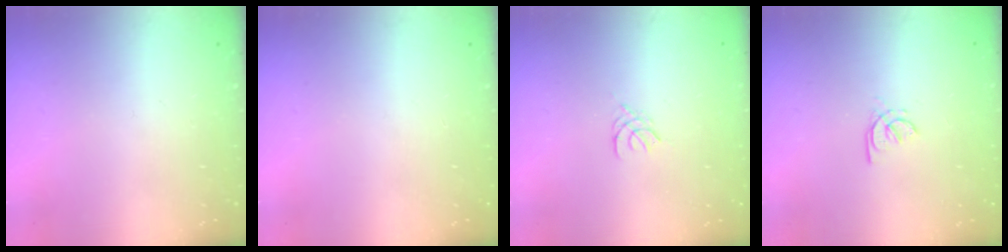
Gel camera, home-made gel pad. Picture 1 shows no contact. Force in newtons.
{"total": 0.0}
{"total": 2.1, "press": 2.0, "slide": 0.4}
{"total": 1.4, "press": 1.3, "slide": 0.4}